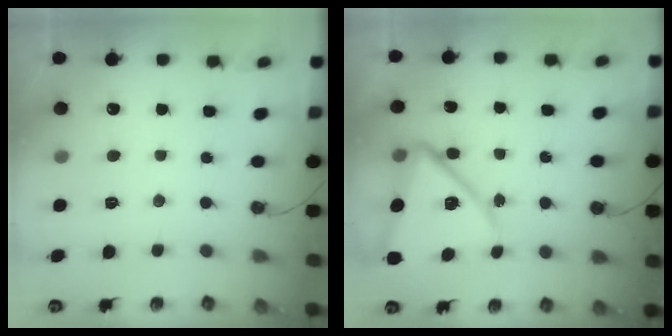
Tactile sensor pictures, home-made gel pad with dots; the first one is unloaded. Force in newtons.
{"total": 14.2, "press": 14.1, "slide": 1.4}